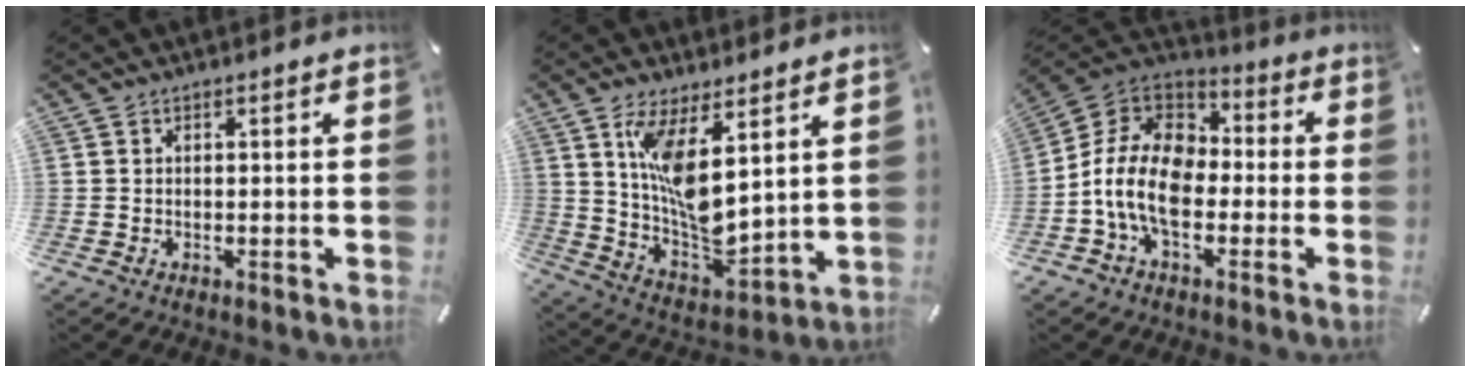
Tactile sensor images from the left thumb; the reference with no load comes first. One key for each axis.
{"total": 12.4, "fx": 6.1, "fy": 4.6, "fz": 9.7, "tx": -0.184, "ty": -0.050, "tz": 0.114}
{"total": 14.1, "fx": -5.4, "fy": 9.1, "fz": 9.4, "tx": -0.208, "ty": 0.028, "tz": -0.106}